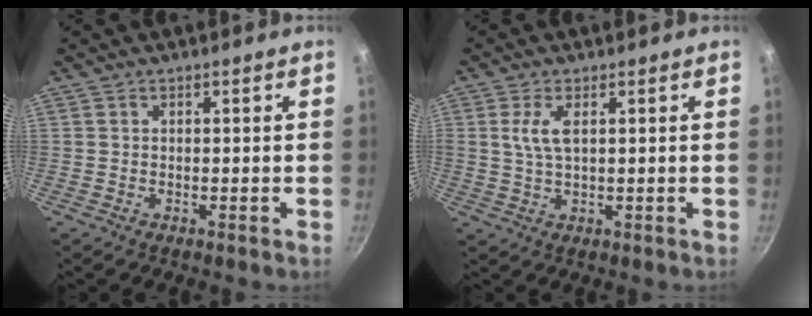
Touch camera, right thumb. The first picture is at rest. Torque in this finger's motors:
{"motor_torque": [0.10, 0.15, 0.26, -0.18, 0.03]}